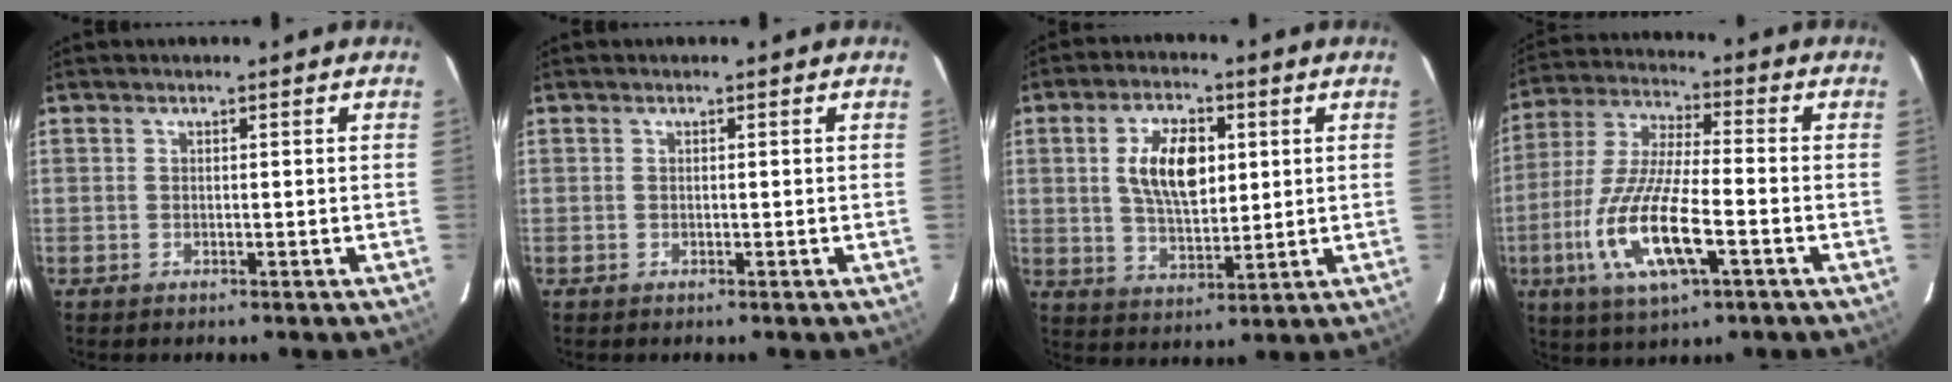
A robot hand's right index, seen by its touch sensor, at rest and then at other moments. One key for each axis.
{"total": 0.0}
{"total": 10.5, "fx": 2.3, "fy": 5.3, "fz": 8.8, "tx": -0.162, "ty": 0.009, "tz": 0.046}
{"total": 16.6, "fx": -5.8, "fy": 4.6, "fz": 14.8, "tx": -0.315, "ty": -0.017, "tz": -0.111}